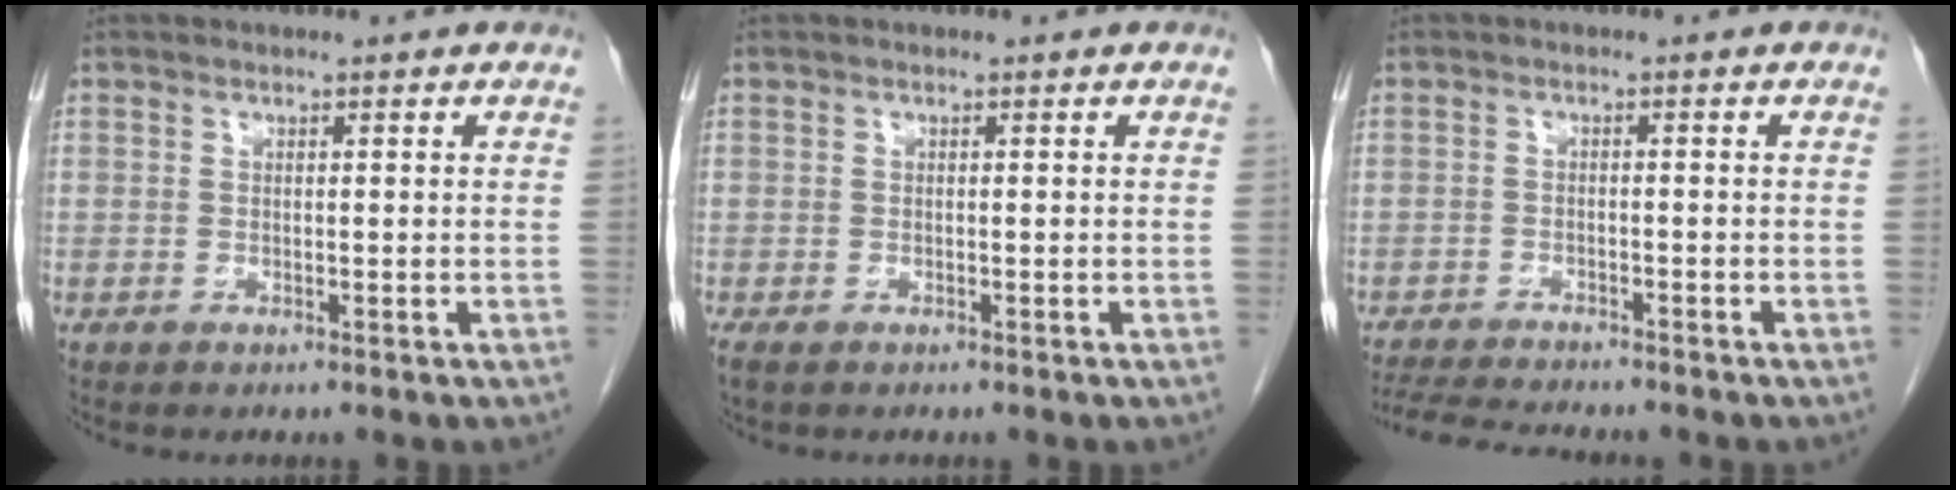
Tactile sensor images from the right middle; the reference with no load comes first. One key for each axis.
{"total": 1.5, "fx": -1.0, "fy": 0.7, "fz": 0.8, "tx": -0.020, "ty": -0.005, "tz": -0.013}
{"total": 8.5, "fx": -7.8, "fy": 0.7, "fz": 3.2, "tx": -0.053, "ty": -0.013, "tz": -0.125}